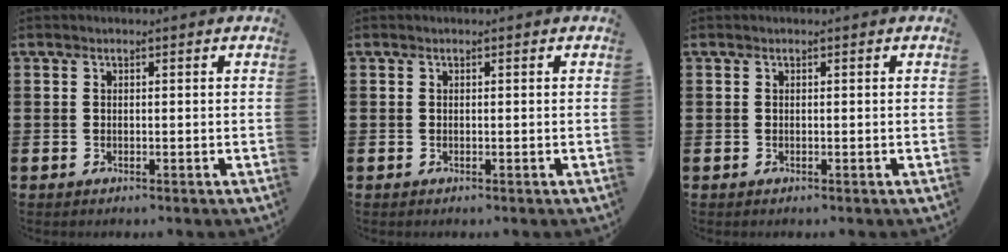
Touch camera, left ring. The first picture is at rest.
{"total": 0.0}
{"total": 0.0}